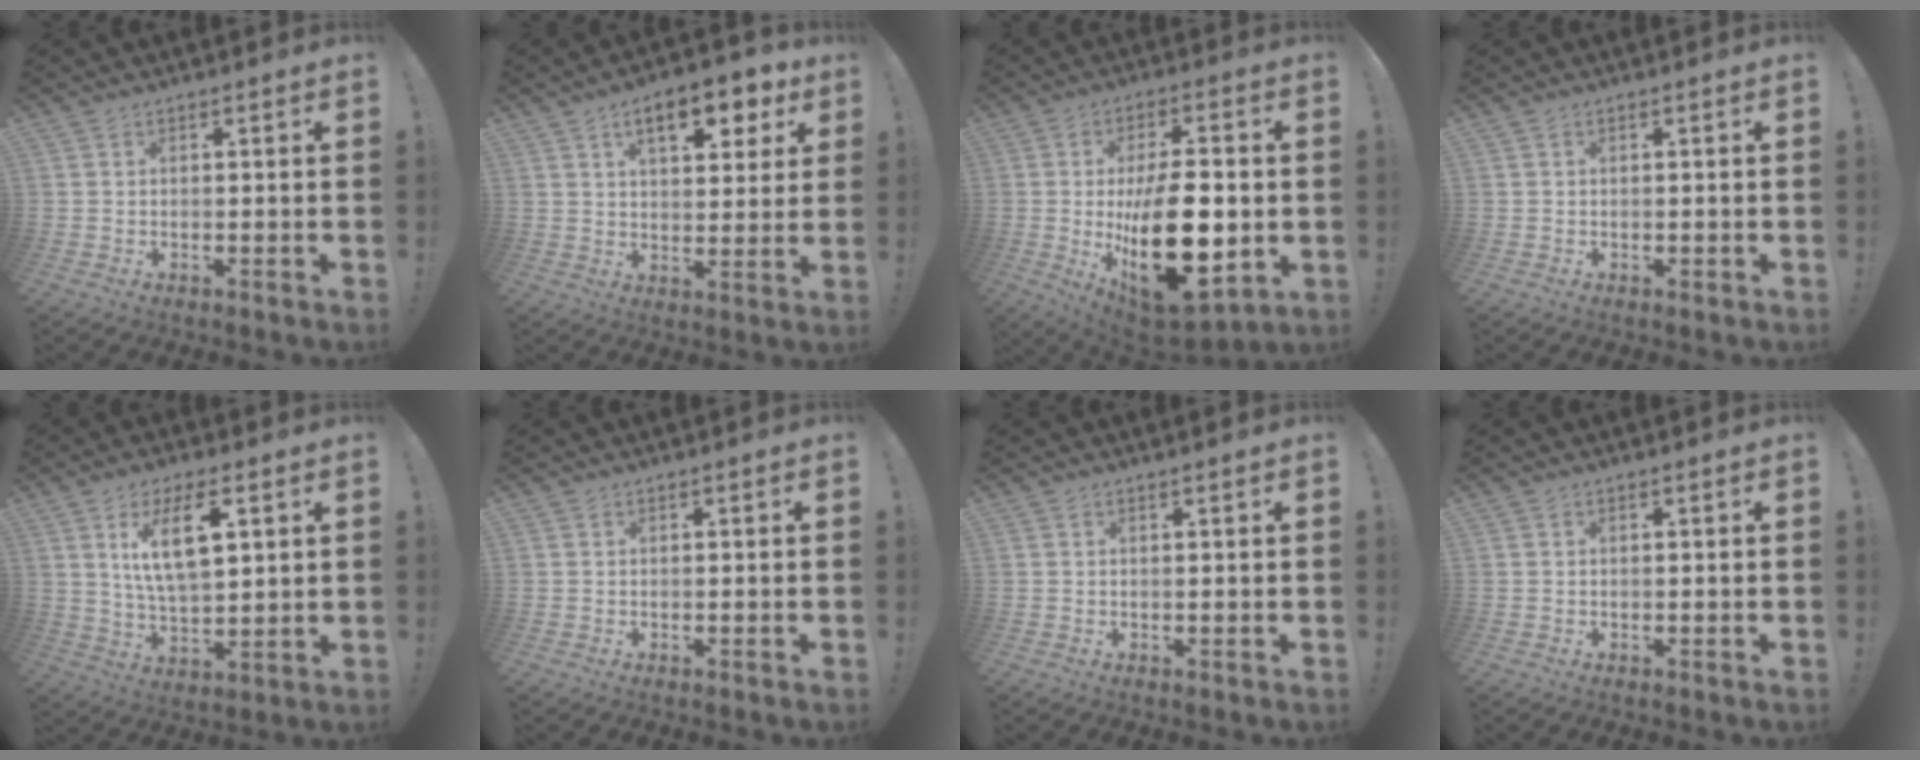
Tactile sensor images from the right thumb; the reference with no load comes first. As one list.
[{"total": 12.5, "force": [6.3, 5.5, 9.3], "torque": [-0.130, -0.025, 0.102]}, {"total": 25.9, "force": [-2.5, 13.0, 22.2], "torque": [-0.375, -0.011, -0.023]}, {"total": 0.0}, {"total": 12.2, "force": [5.0, 4.8, 10.0], "torque": [-0.187, -0.007, 0.081]}, {"total": 0.0}, {"total": 0.7, "force": [0.4, -0.2, 0.5], "torque": [-0.008, -0.001, 0.007]}, {"total": 0.0}]